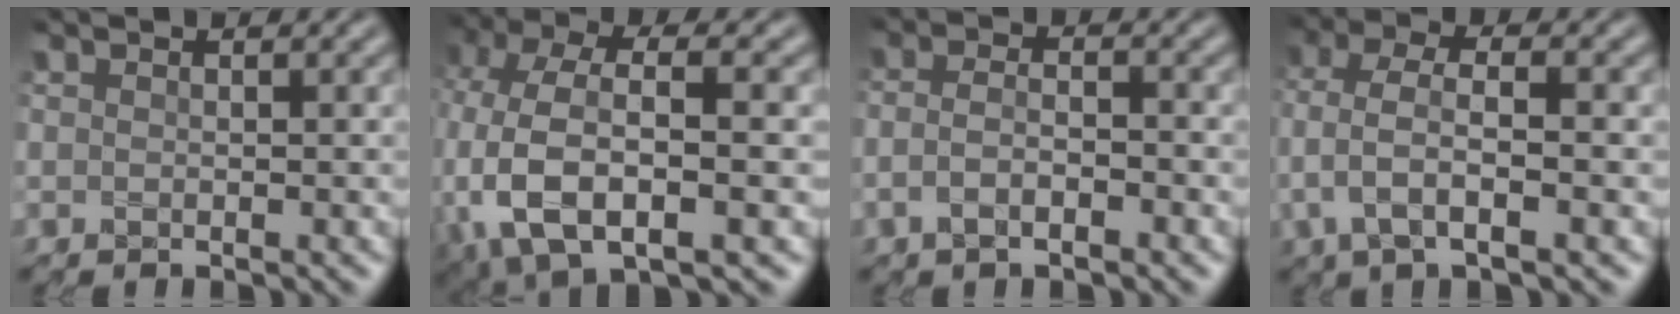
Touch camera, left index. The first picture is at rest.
{"total": 10.2, "force": [-1.8, 5.5, 8.4], "torque": [-0.186, -0.007, -0.033]}
{"total": 2.6, "force": [-1.1, 1.0, 2.1], "torque": [-0.045, 0.000, -0.026]}
{"total": 4.7, "force": [-0.9, 2.0, 4.2], "torque": [-0.093, 0.007, -0.021]}